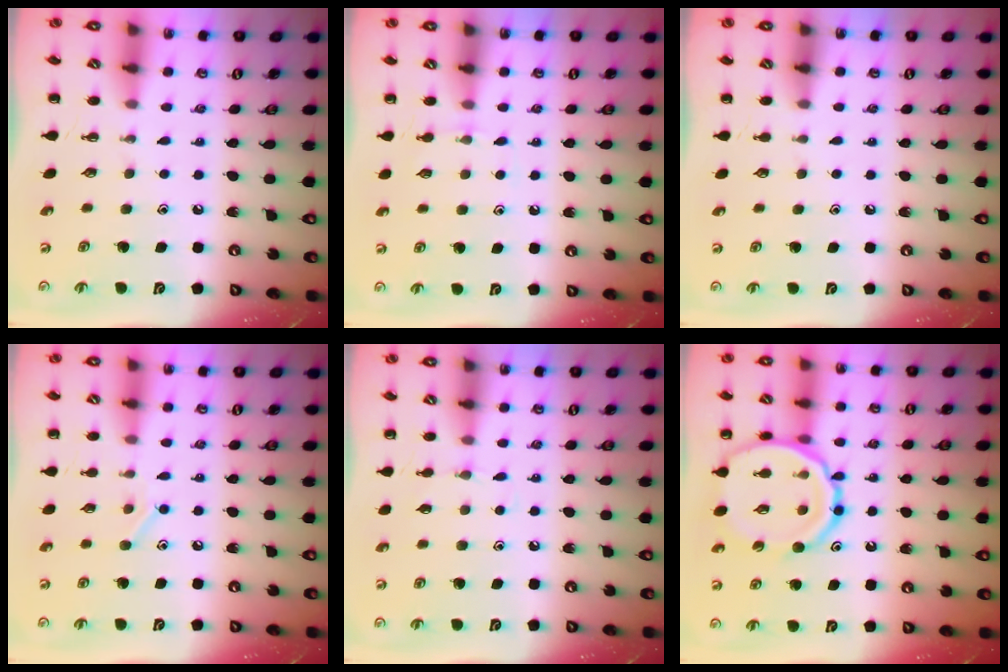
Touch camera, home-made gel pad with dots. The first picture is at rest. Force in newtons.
{"total": 4.5, "press": 4.3, "slide": 1.4}
{"total": 0.9, "press": 0.9, "slide": 0.2}
{"total": 7.8, "press": 7.6, "slide": 1.7}
{"total": 4.0, "press": 3.8, "slide": 1.4}
{"total": 16.5, "press": 16.4, "slide": 1.7}